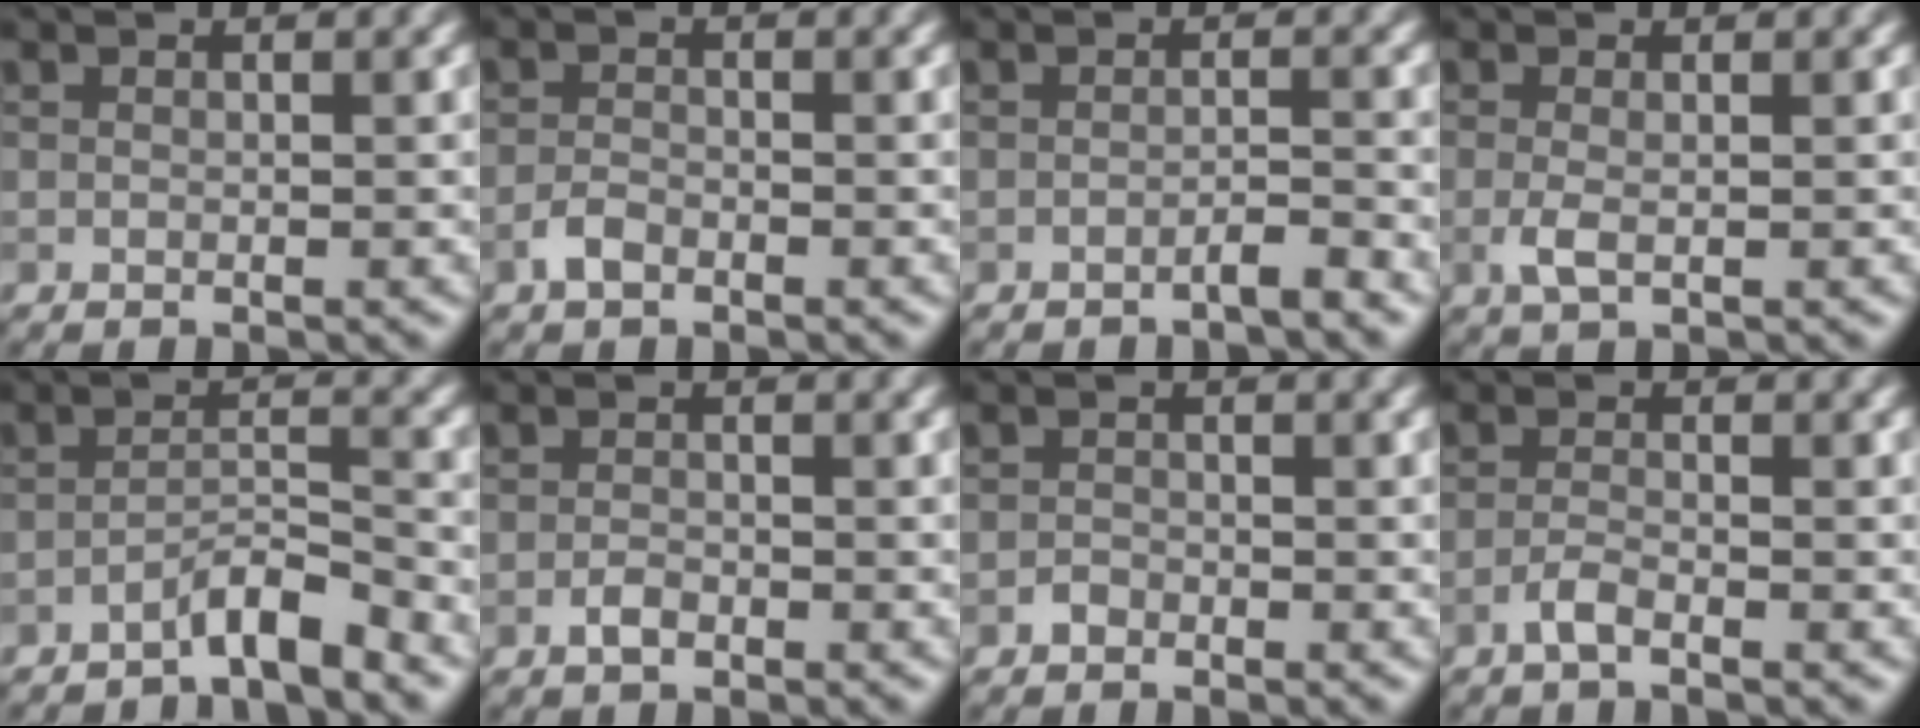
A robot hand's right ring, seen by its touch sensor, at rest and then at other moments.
{"total": 1.5, "force": [-1.0, 0.7, 0.8], "torque": [-0.017, 0.002, -0.023]}
{"total": 1.4, "force": [-1.1, 0.1, 0.8], "torque": [-0.012, 0.004, -0.023]}
{"total": 1.6, "force": [-0.3, 0.5, 1.5], "torque": [-0.033, -0.003, -0.007]}
{"total": 3.1, "force": [-2.6, 0.3, 1.7], "torque": [-0.025, 0.011, -0.052]}
{"total": 1.2, "force": [-0.7, 0.5, 0.8], "torque": [-0.015, 0.001, -0.015]}
{"total": 0.8, "force": [-0.6, 0.5, 0.2], "torque": [0.000, 0.000, -0.012]}
{"total": 1.5, "force": [-1.0, 0.3, 1.1], "torque": [-0.023, 0.005, -0.024]}